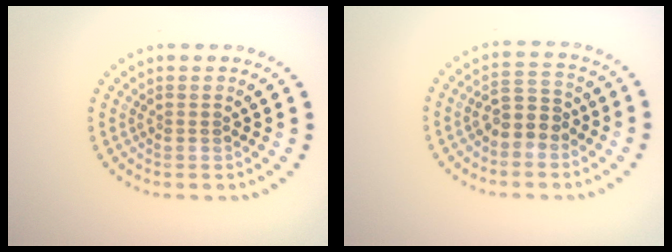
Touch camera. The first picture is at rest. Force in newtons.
{"total": 2.8, "press": 2.6, "slide": 1.1}